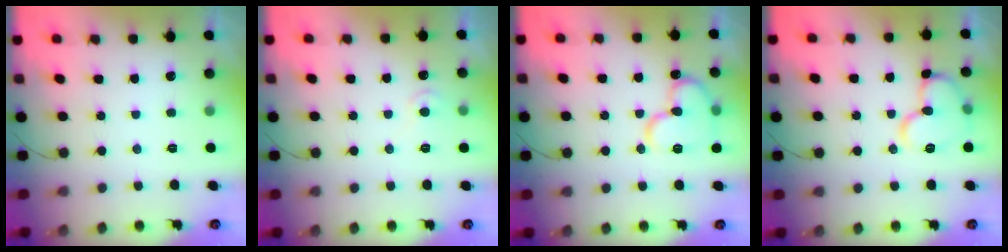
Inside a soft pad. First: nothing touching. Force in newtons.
{"total": 5.3, "press": 5.2, "slide": 0.6}
{"total": 14.8, "press": 14.7, "slide": 1.8}
{"total": 11.3, "press": 11.3, "slide": 0.6}